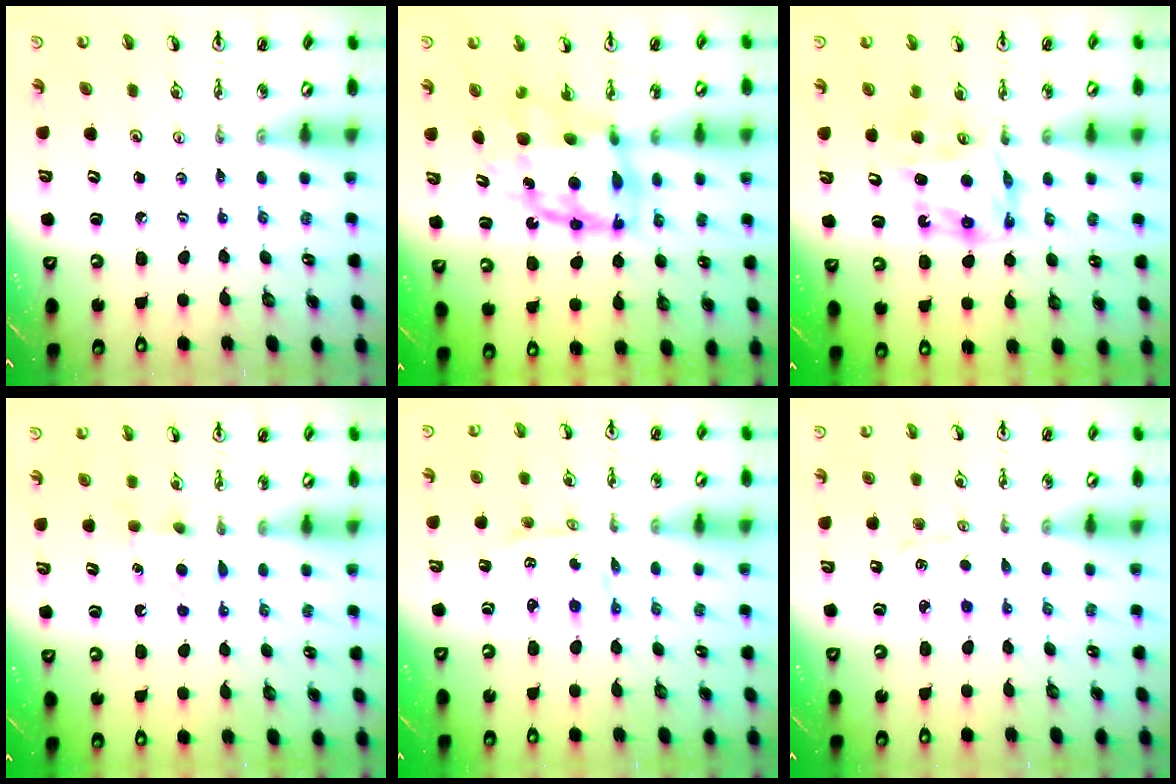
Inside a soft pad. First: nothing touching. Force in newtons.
{"total": 10.8, "press": 10.8, "slide": 1.2}
{"total": 7.4, "press": 7.4, "slide": 0.7}
{"total": 7.2, "press": 7.2, "slide": 0.7}
{"total": 1.7, "press": 1.7, "slide": 0.0}
{"total": 3.6, "press": 3.6, "slide": 0.4}